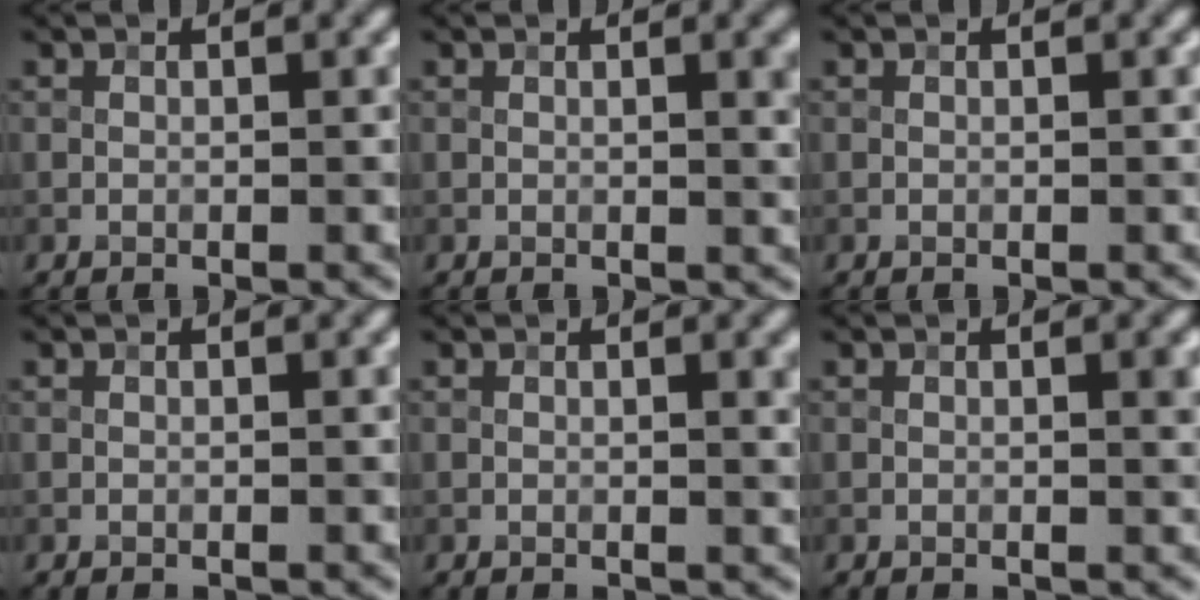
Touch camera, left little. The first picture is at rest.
{"total": 2.6, "force": [0.6, 0.7, 2.5], "torque": [-0.024, 0.005, 0.005]}
{"total": 0.0}
{"total": 0.0}
{"total": 1.9, "force": [0.5, 0.5, 1.8], "torque": [-0.017, 0.005, 0.005]}
{"total": 1.0, "force": [0.2, 0.1, 0.9], "torque": [-0.012, 0.000, 0.002]}